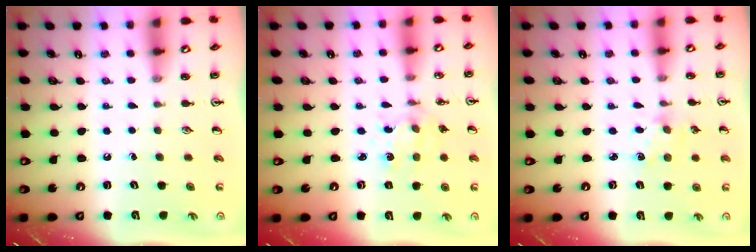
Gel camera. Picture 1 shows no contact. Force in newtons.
{"total": 2.3, "press": 2.3, "slide": 0.4}
{"total": 1.8, "press": 1.8, "slide": 0.3}